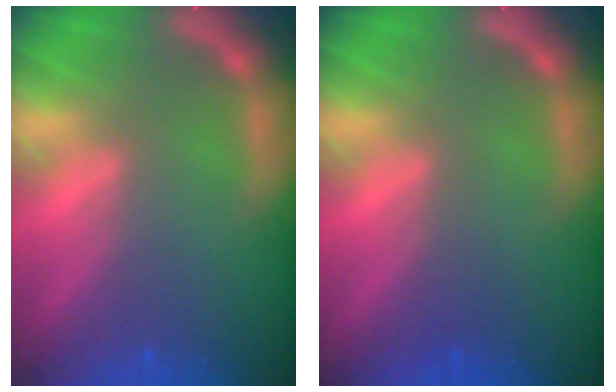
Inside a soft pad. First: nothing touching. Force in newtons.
{"total": 1.0}